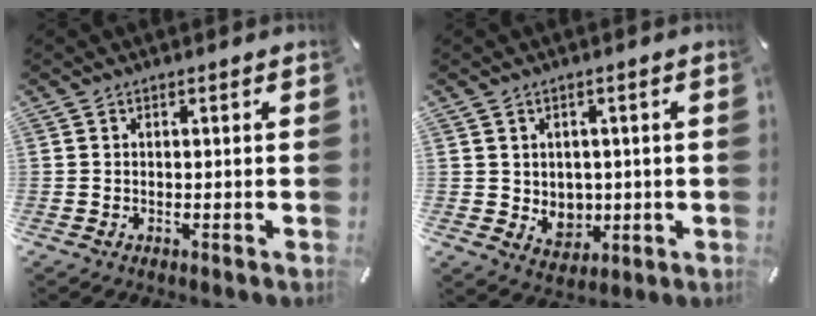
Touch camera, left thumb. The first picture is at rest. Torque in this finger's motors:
{"motor_torque": [0.14, 0.14, 0.01, 0.00, 0.02]}